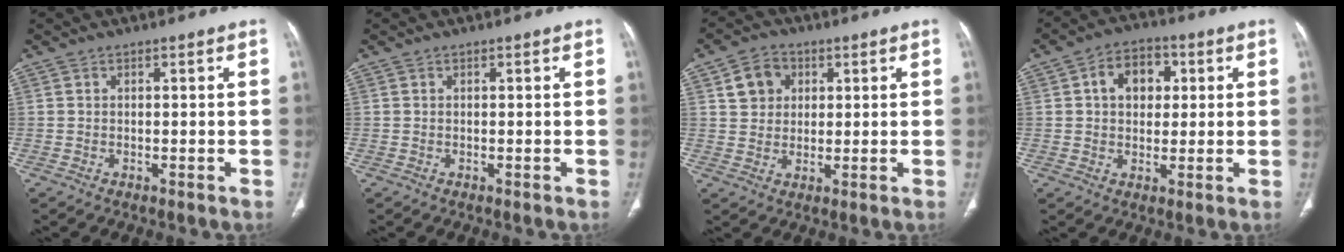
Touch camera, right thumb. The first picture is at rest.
{"total": 0.0}
{"total": 6.2, "force": [2.2, 5.2, 2.5], "torque": [-0.018, -0.001, 0.038]}
{"total": 8.6, "force": [2.1, 6.2, 5.5], "torque": [-0.055, 0.006, 0.027]}